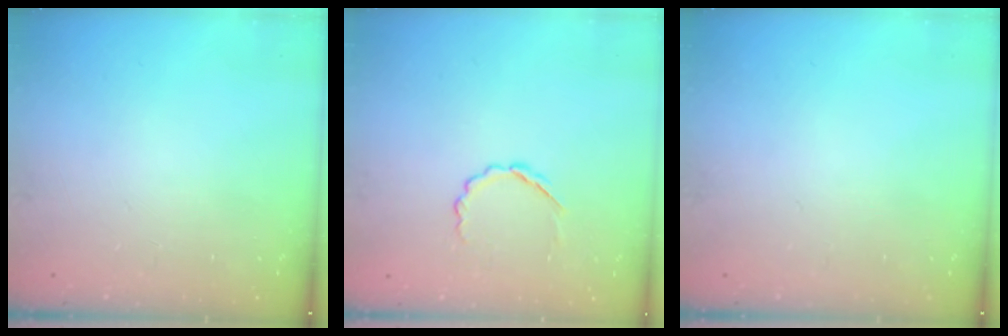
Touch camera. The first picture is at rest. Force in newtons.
{"total": 3.5, "press": 3.3, "slide": 1.1}
{"total": 0.0}